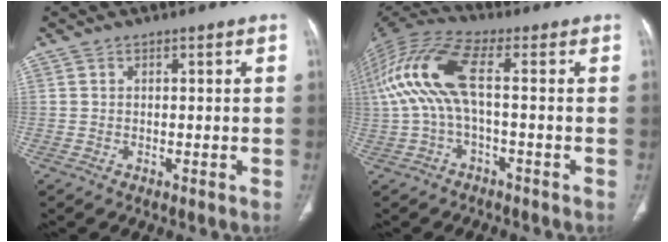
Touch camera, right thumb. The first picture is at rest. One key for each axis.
{"total": 13.9, "fx": 0.3, "fy": 4.8, "fz": 13.1, "tx": -0.306, "ty": 0.045, "tz": 0.004}